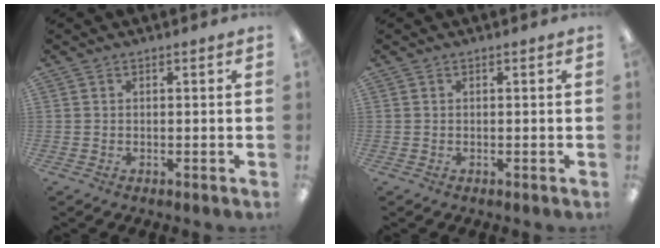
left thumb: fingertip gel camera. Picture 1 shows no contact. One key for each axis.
{"total": 0.0}